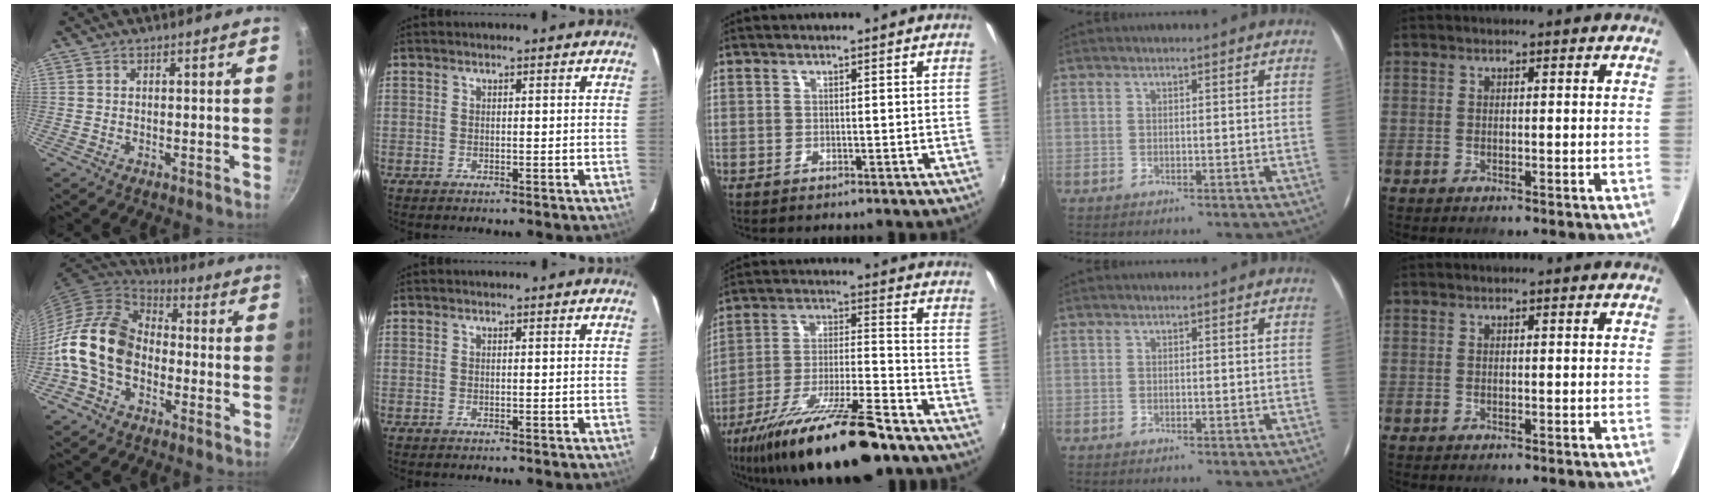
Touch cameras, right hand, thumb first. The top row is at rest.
{"thumb": {"total": 15.3, "force": [-3.3, 10.9, 10.2], "torque": [-0.160, 0.039, -0.082]}, "middle": {"total": 22.4, "force": [-16.0, 4.4, 14.9], "torque": [-0.279, -0.041, -0.266]}}